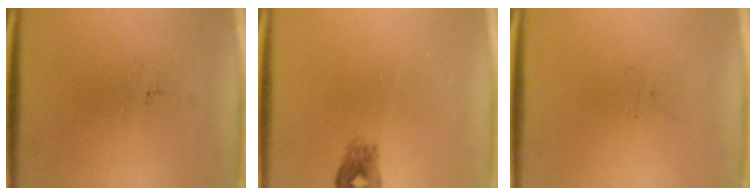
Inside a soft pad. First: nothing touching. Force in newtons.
{"total": 1.8}
{"total": 0.0}